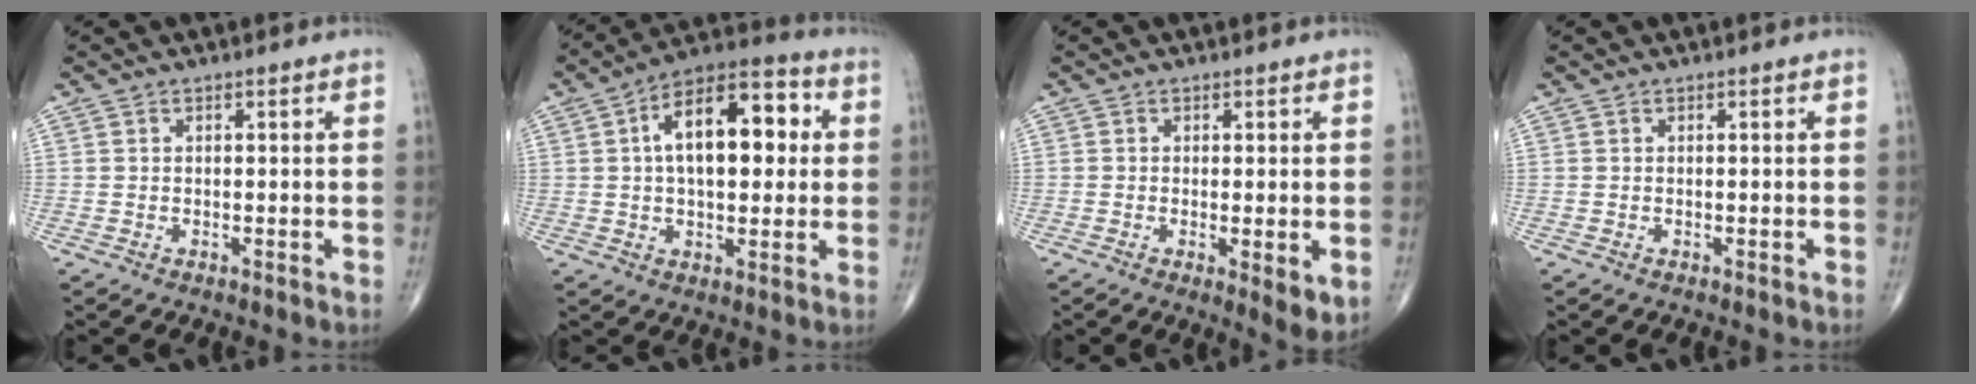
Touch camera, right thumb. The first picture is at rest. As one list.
[{"total": 16.6, "force": [2.9, 8.6, 13.9], "torque": [-0.194, 0.027, 0.038]}, {"total": 5.0, "force": [-0.8, 1.3, 4.7], "torque": [-0.075, -0.017, -0.013]}, {"total": 0.0}]